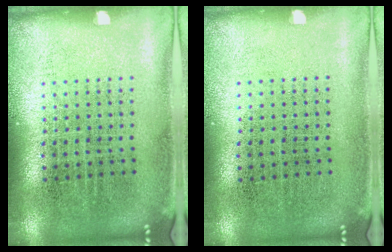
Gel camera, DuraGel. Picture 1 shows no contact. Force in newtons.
{"total": 0.0}